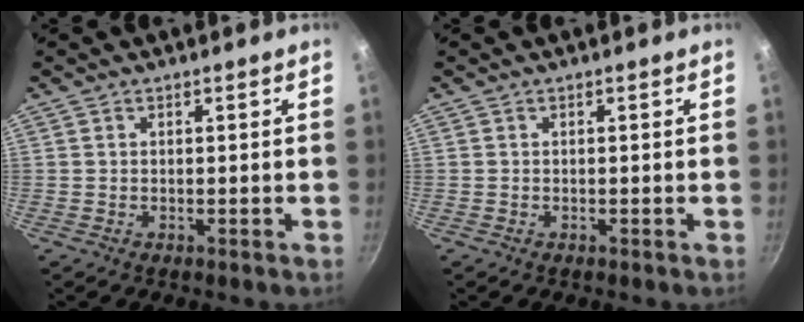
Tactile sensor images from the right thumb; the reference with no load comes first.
{"total": 0.0}